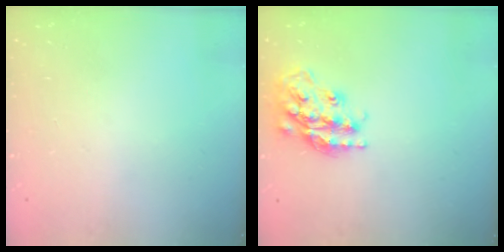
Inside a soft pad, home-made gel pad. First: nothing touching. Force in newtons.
{"total": 18.6, "press": 18.5, "slide": 1.5}